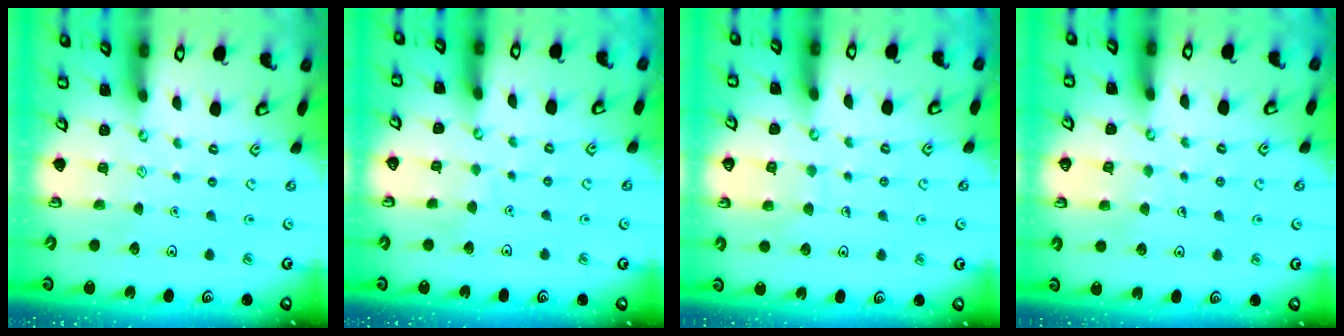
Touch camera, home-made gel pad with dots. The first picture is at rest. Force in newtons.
{"total": 2.9, "press": 2.9, "slide": 0.2}
{"total": 6.4, "press": 6.4, "slide": 0.3}
{"total": 4.3, "press": 4.3, "slide": 0.4}